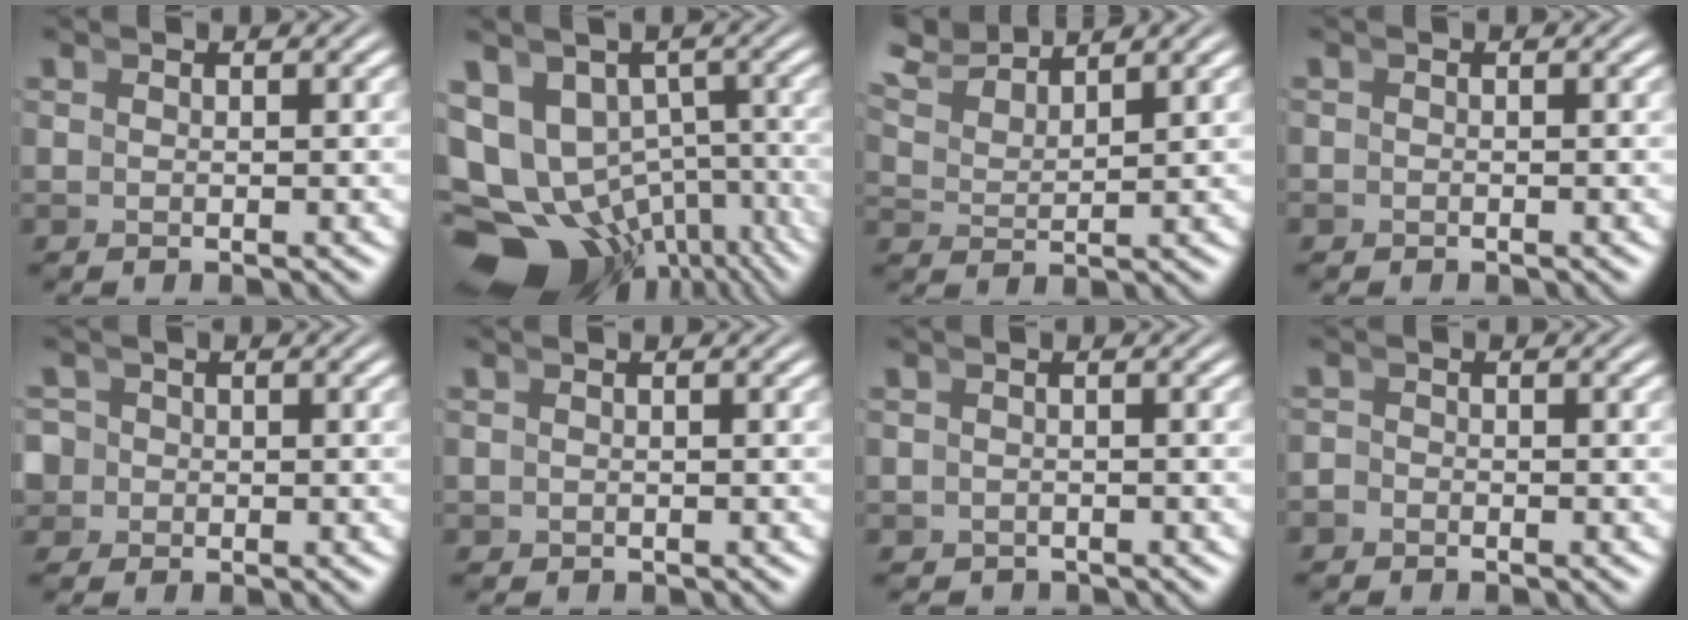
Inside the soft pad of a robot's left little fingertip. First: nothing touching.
{"total": 16.5, "force": [-6.5, 12.4, 8.7], "torque": [-0.175, -0.087, -0.081]}
{"total": 4.8, "force": [4.4, 1.0, 1.7], "torque": [-0.034, 0.016, 0.076]}
{"total": 0.6, "force": [-0.5, 0.1, -0.2], "torque": [0.006, -0.006, -0.007]}
{"total": 3.0, "force": [-0.7, 2.8, 0.7], "torque": [-0.019, -0.020, -0.009]}
{"total": 0.6, "force": [-0.4, 0.4, 0.0], "torque": [-0.003, -0.010, -0.001]}
{"total": 1.8, "force": [-1.5, 0.9, -0.2], "torque": [-0.001, -0.018, -0.019]}
{"total": 1.3, "force": [-1.2, 0.4, -0.1], "torque": [0.004, -0.010, -0.019]}